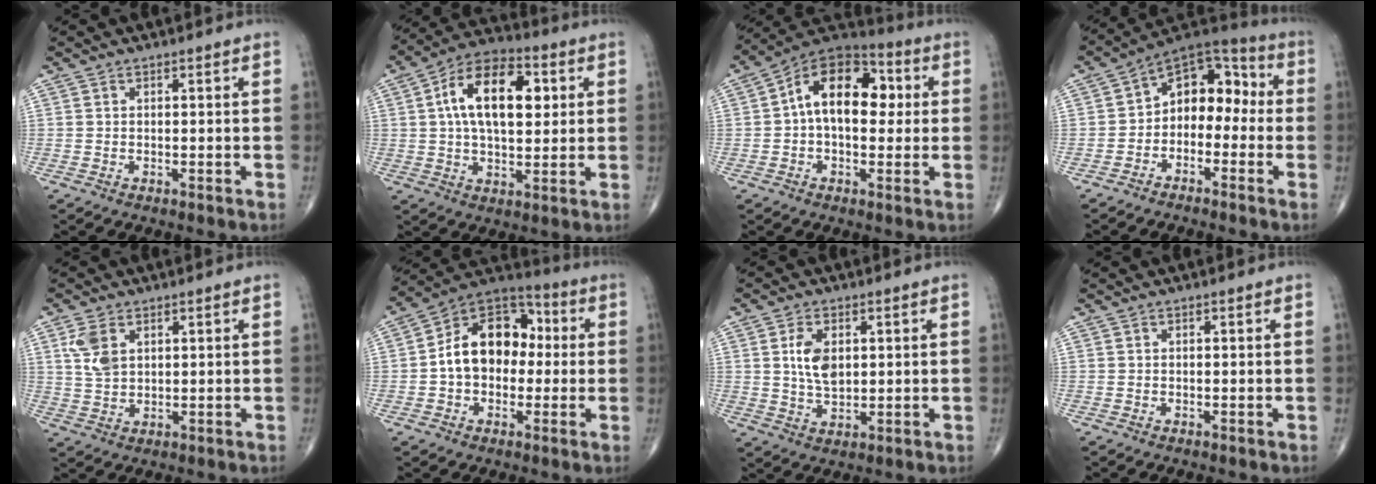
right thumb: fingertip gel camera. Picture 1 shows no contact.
{"total": 16.5, "force": [3.6, 8.9, 13.5], "torque": [-0.210, 0.013, 0.055]}
{"total": 15.6, "force": [2.0, 9.5, 12.2], "torque": [-0.162, 0.038, 0.020]}
{"total": 11.3, "force": [-1.5, 7.9, 7.9], "torque": [-0.077, 0.055, -0.046]}
{"total": 5.6, "force": [2.2, 3.4, 3.8], "torque": [-0.074, -0.003, 0.051]}
{"total": 15.2, "force": [0.3, 10.8, 10.7], "torque": [-0.139, 0.041, -0.007]}
{"total": 6.9, "force": [1.5, 4.0, 5.4], "torque": [-0.093, -0.008, 0.032]}
{"total": 0.0}